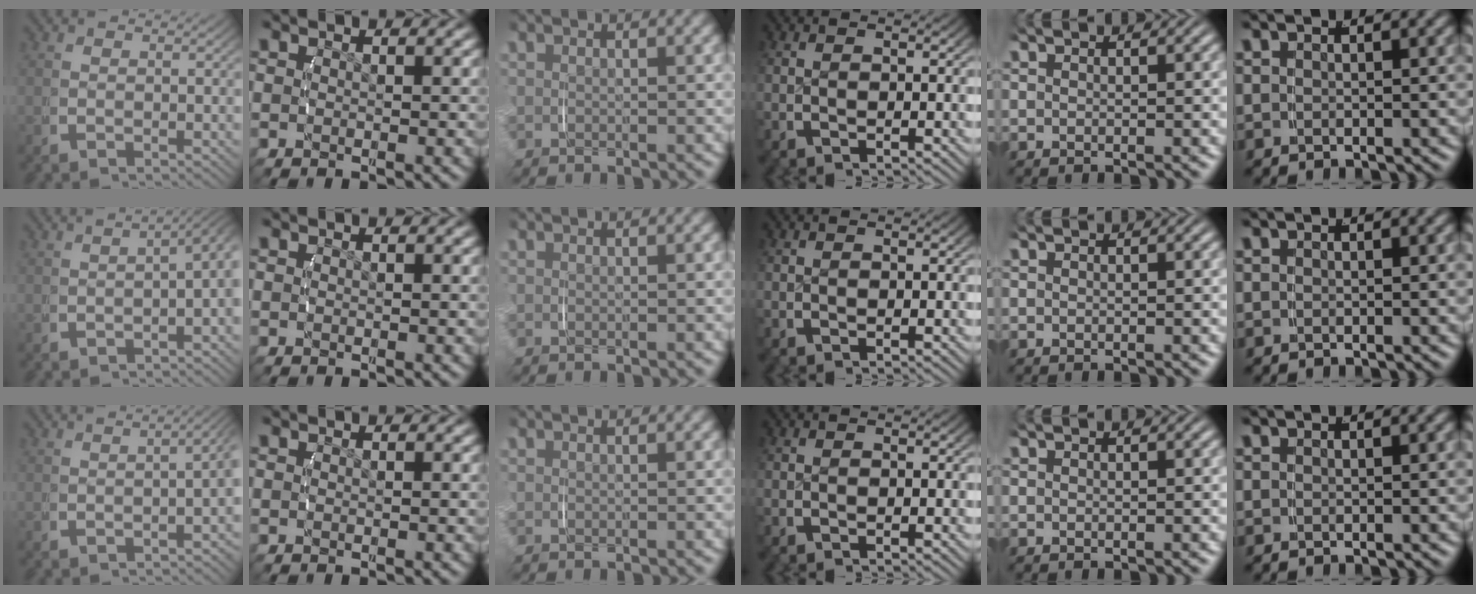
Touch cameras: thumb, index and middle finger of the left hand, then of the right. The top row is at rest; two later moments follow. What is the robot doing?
{"motion": "lift_and_place", "object": "string"}